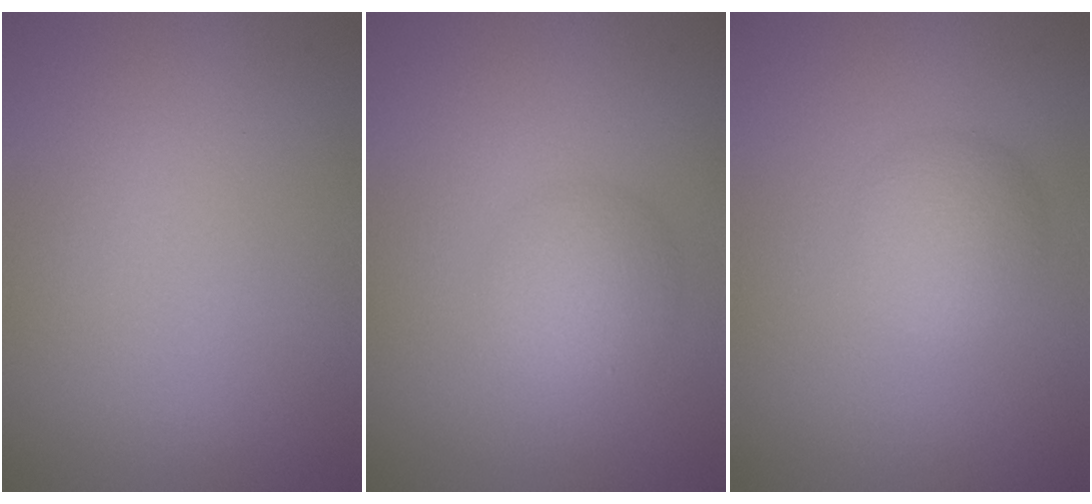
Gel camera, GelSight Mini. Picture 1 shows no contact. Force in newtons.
{"total": 3.5, "press": 3.5, "slide": 0.2}
{"total": 3.1, "press": 3.1, "slide": 0.0}